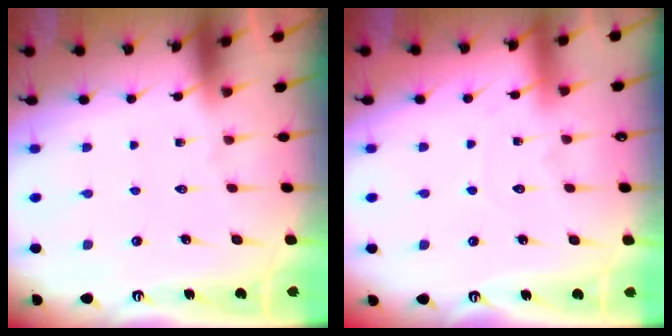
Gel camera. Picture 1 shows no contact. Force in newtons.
{"total": 2.7, "press": 2.7, "slide": 0.4}